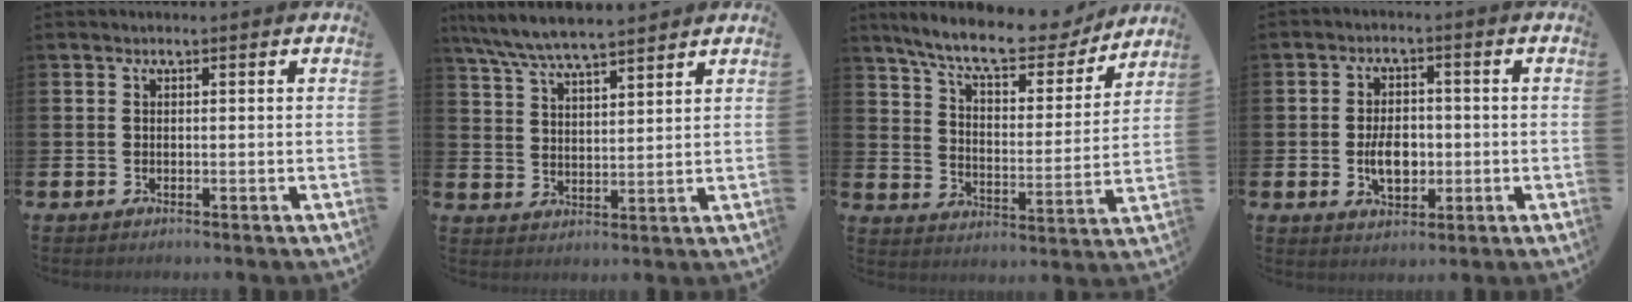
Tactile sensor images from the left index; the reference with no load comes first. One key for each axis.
{"total": 6.6, "fx": 6.3, "fy": 0.5, "fz": 1.9, "tx": -0.061, "ty": -0.028, "tz": 0.113}
{"total": 10.4, "fx": 9.2, "fy": 2.3, "fz": 4.2, "tx": -0.105, "ty": -0.056, "tz": 0.156}
{"total": 5.0, "fx": -0.7, "fy": 3.2, "fz": 3.8, "tx": -0.052, "ty": 0.002, "tz": -0.018}